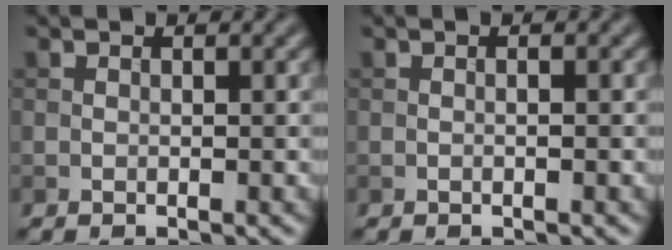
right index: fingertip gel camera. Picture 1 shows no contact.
{"total": 0.7, "force": [0.0, 0.1, 0.7], "torque": [-0.008, -0.008, -0.001]}